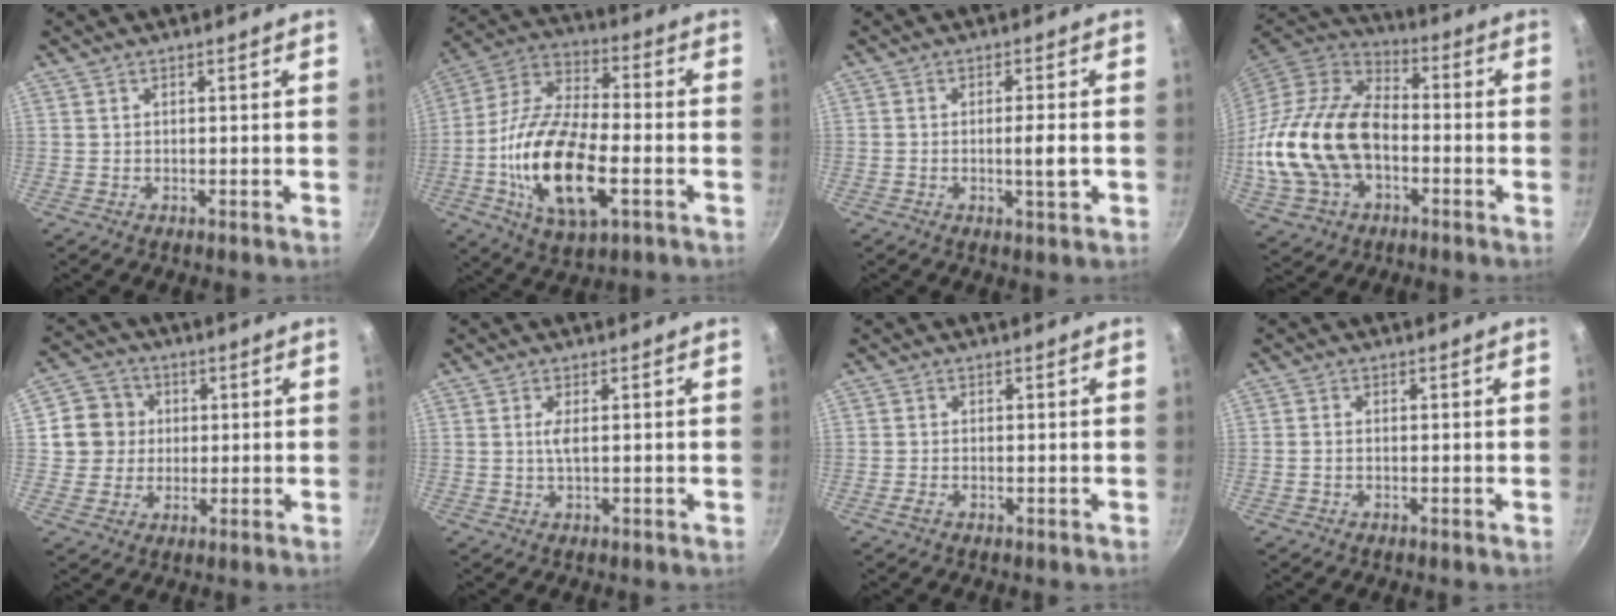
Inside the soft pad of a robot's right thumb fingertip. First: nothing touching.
{"total": 21.3, "force": [-5.2, 9.7, 18.2], "torque": [-0.345, 0.022, -0.106]}
{"total": 4.1, "force": [-0.9, 0.6, 3.9], "torque": [-0.061, 0.008, -0.013]}
{"total": 22.4, "force": [-3.6, 14.7, 16.5], "torque": [-0.306, 0.035, -0.069]}
{"total": 7.8, "force": [1.3, 7.4, 2.1], "torque": [0.002, 0.012, 0.013]}
{"total": 2.1, "force": [0.3, 0.4, 2.0], "torque": [-0.046, -0.001, 0.009]}
{"total": 1.2, "force": [-0.5, 0.4, 1.0], "torque": [-0.028, 0.003, -0.014]}
{"total": 1.0, "force": [-0.3, 0.7, 0.7], "torque": [-0.015, 0.008, -0.007]}